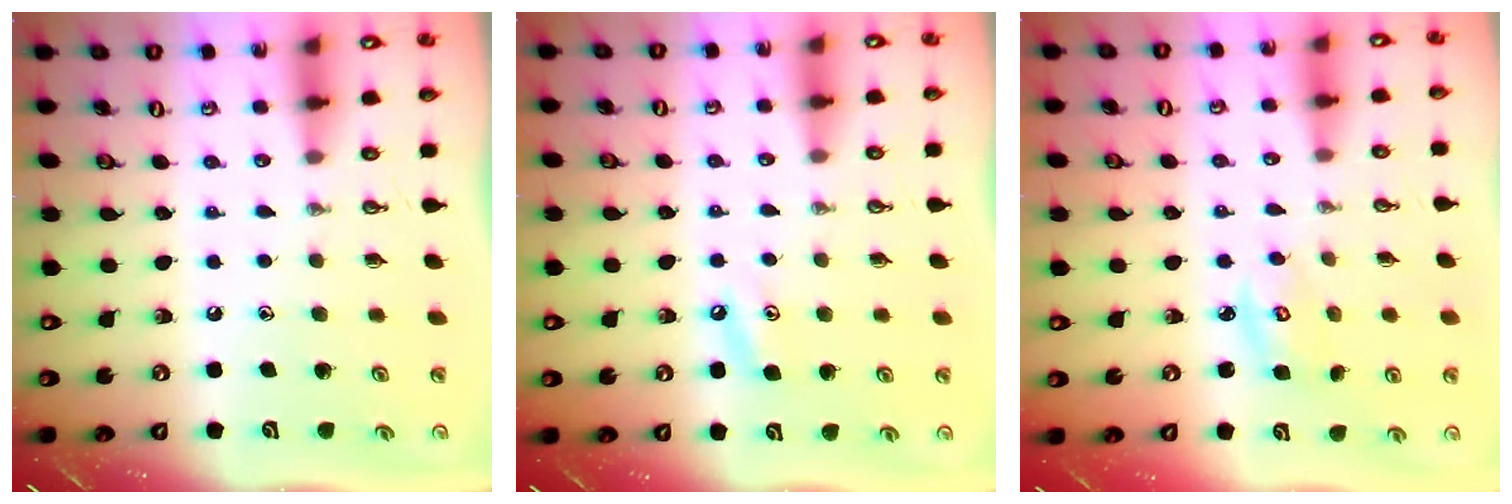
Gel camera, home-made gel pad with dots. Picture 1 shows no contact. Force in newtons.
{"total": 4.4, "press": 4.4, "slide": 0.7}
{"total": 4.0, "press": 4.0, "slide": 0.5}